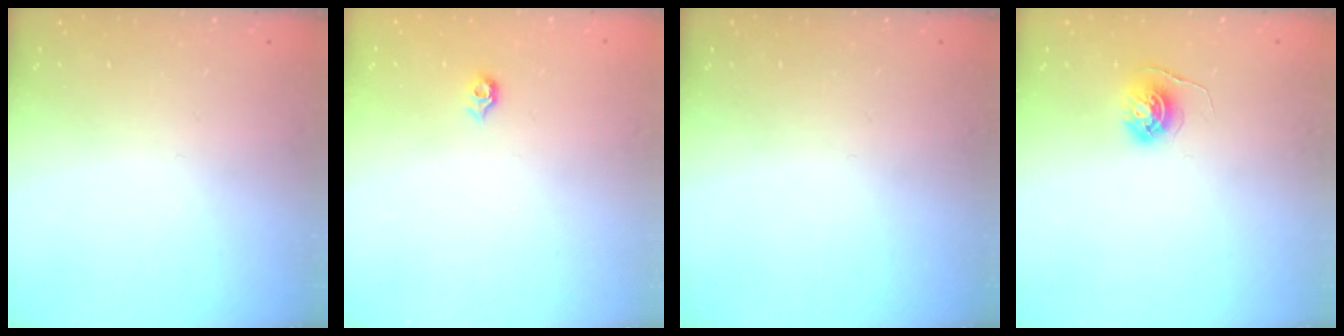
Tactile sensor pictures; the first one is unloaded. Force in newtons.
{"total": 5.3, "press": 5.2, "slide": 0.8}
{"total": 0.0}
{"total": 5.6, "press": 5.5, "slide": 0.6}